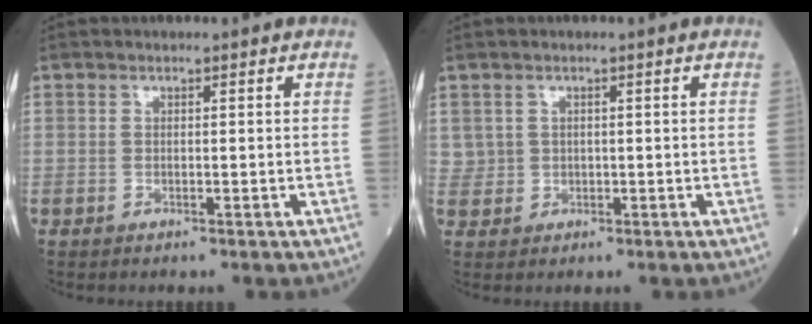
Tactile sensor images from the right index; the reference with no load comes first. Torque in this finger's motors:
{"motor_torque": [-0.06, -0.18, -0.08, 0.02]}